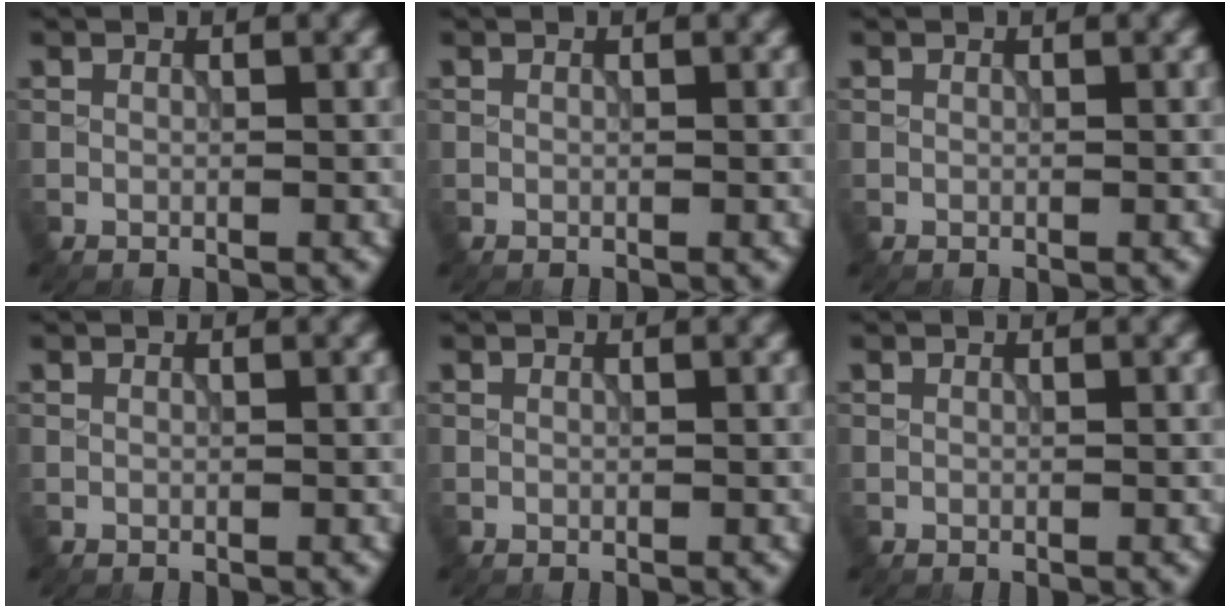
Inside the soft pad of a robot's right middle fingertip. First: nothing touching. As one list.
[{"total": 0.0}, {"total": 0.0}, {"total": 0.0}, {"total": 0.0}, {"total": 0.0}]